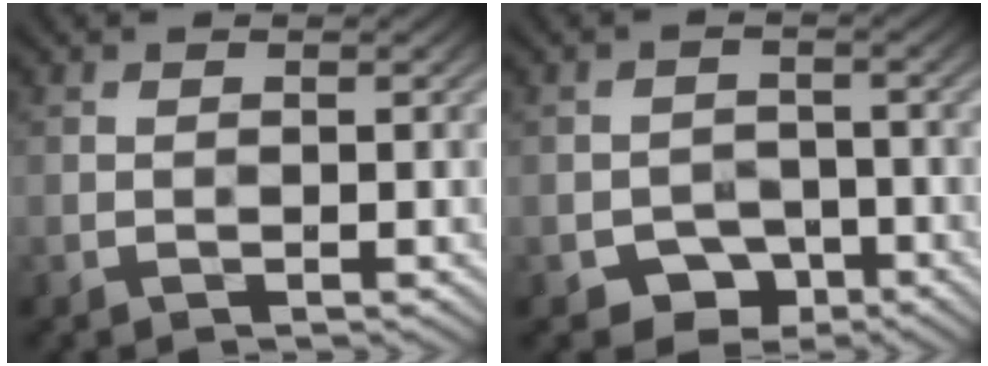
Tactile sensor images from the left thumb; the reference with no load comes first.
{"total": 3.7, "force": [-2.4, 2.6, 0.9], "torque": [-0.014, -0.002, -0.038]}